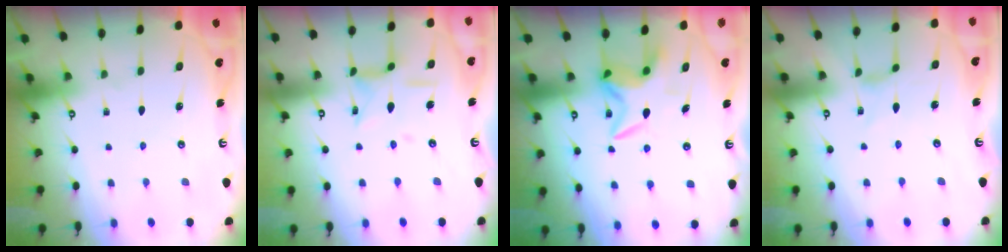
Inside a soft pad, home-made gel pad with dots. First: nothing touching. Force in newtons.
{"total": 9.0, "press": 9.0, "slide": 0.6}
{"total": 7.8, "press": 7.8, "slide": 0.8}
{"total": 0.8, "press": 0.8, "slide": 0.3}